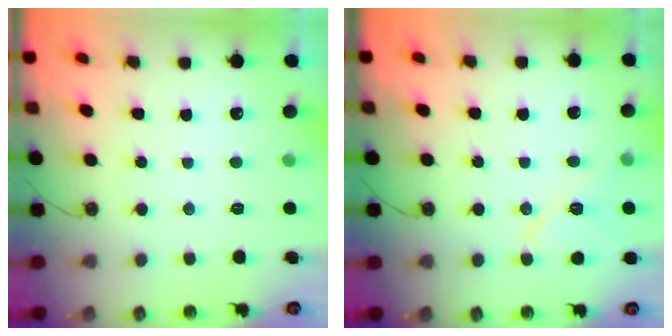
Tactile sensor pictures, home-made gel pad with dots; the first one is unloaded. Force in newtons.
{"total": 10.1, "press": 10.1, "slide": 0.7}